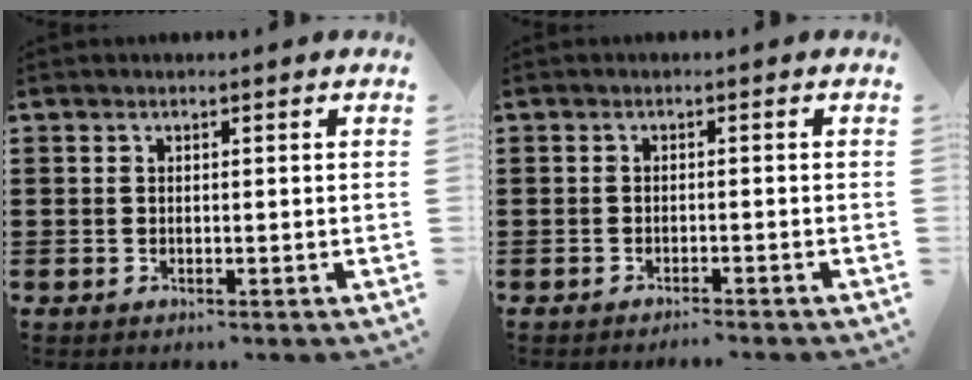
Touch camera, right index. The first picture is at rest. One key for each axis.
{"total": 1.3, "fx": -1.2, "fy": -0.4, "fz": 0.3, "tx": -0.007, "ty": -0.001, "tz": -0.024}